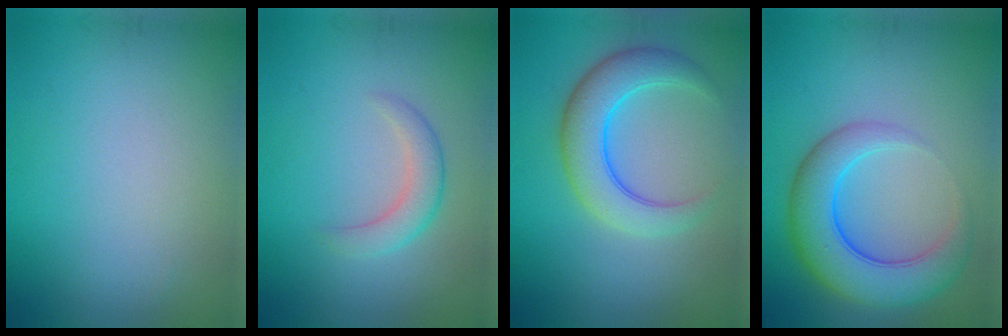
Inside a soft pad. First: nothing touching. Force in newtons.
{"total": 2.6, "press": 2.5, "slide": 0.3}
{"total": 5.4, "press": 5.4, "slide": 0.1}
{"total": 7.1, "press": 7.1, "slide": 0.2}